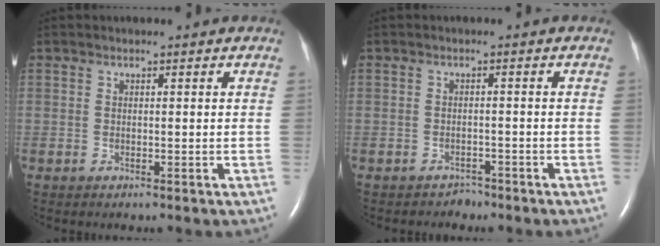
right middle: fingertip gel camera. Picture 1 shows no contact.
{"total": 1.6, "force": [-1.4, 0.7, -0.4], "torque": [0.001, -0.001, -0.021]}